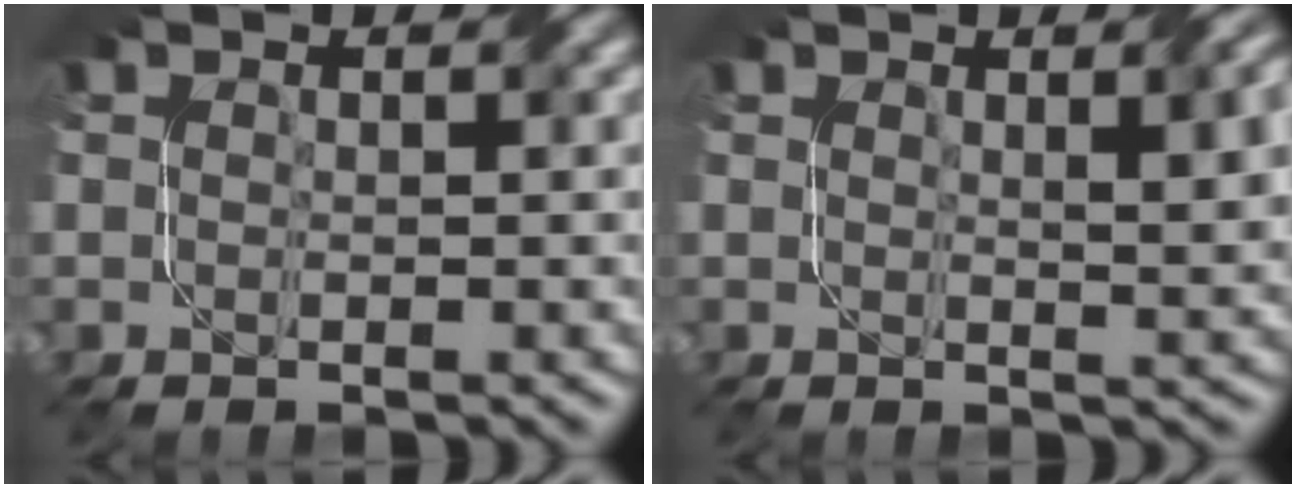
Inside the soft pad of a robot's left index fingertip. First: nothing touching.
{"total": 4.4, "force": [1.6, 1.3, 3.9], "torque": [-0.040, 0.007, 0.022]}